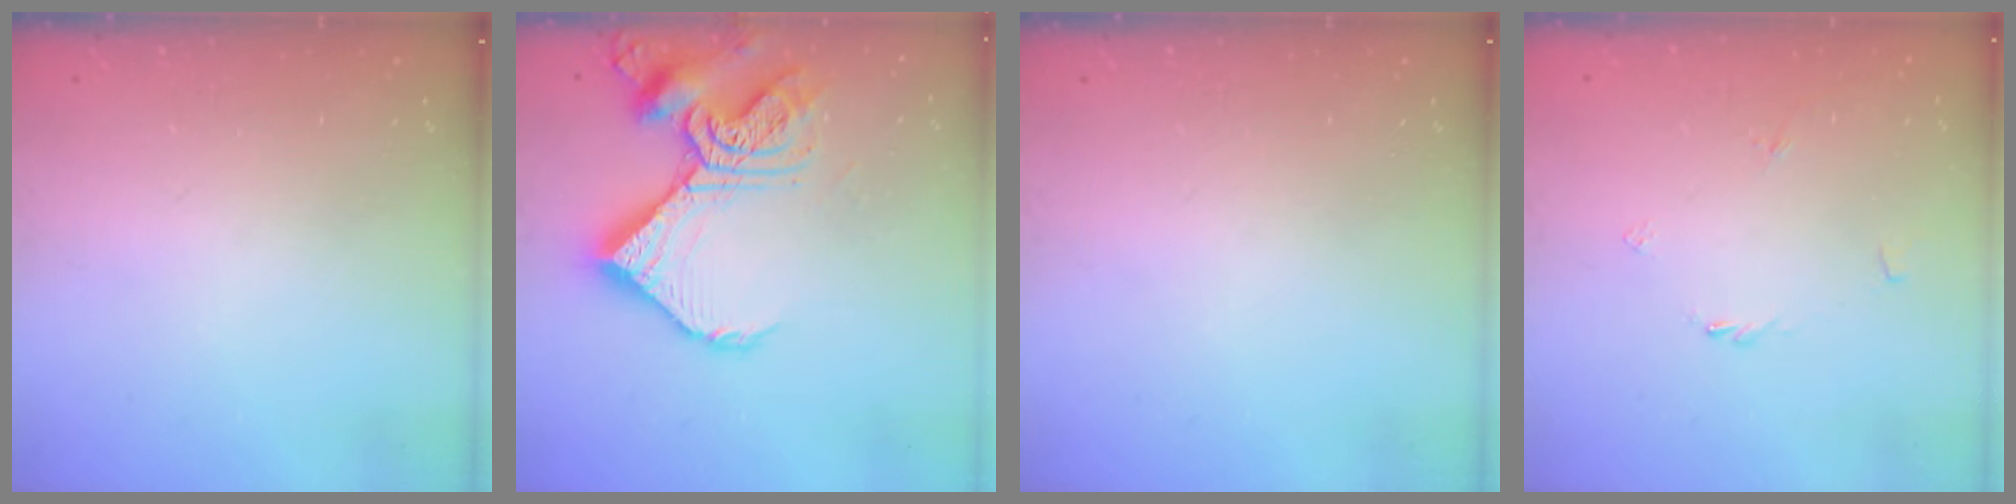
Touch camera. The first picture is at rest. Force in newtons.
{"total": 15.6, "press": 15.4, "slide": 2.0}
{"total": 0.0}
{"total": 1.8, "press": 1.8, "slide": 0.5}